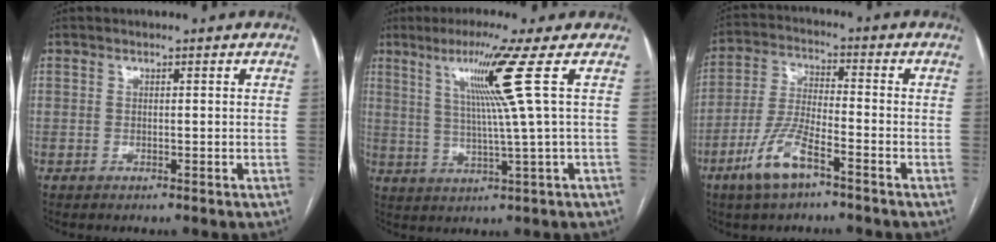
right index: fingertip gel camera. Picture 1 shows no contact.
{"total": 9.3, "force": [3.6, -3.2, 7.9], "torque": [-0.144, -0.003, 0.074]}
{"total": 8.9, "force": [-5.2, 2.0, 6.9], "torque": [-0.154, -0.008, -0.102]}